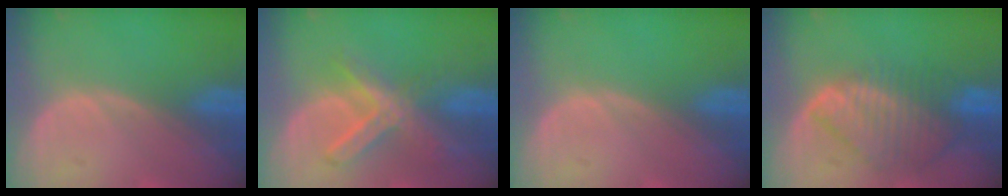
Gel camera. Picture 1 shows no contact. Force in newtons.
{"total": 7.3, "press": 6.3, "slide": 3.7}
{"total": 0.0}
{"total": 8.7, "press": 7.7, "slide": 4.1}